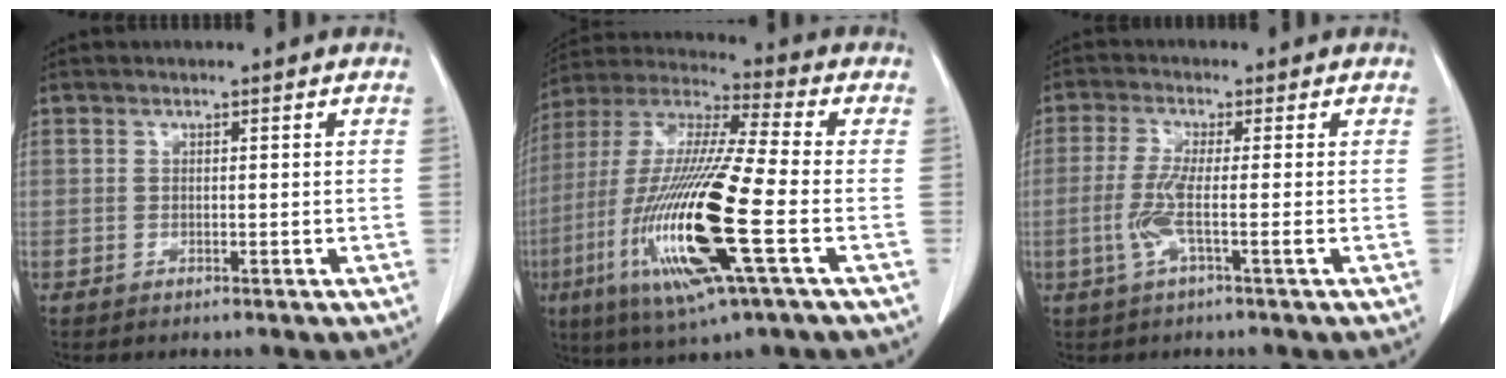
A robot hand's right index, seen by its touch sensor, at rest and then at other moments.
{"total": 21.4, "force": [-6.0, 1.7, 20.4], "torque": [-0.449, -0.032, -0.117]}
{"total": 4.5, "force": [-1.2, -0.4, 4.3], "torque": [-0.100, -0.007, -0.028]}